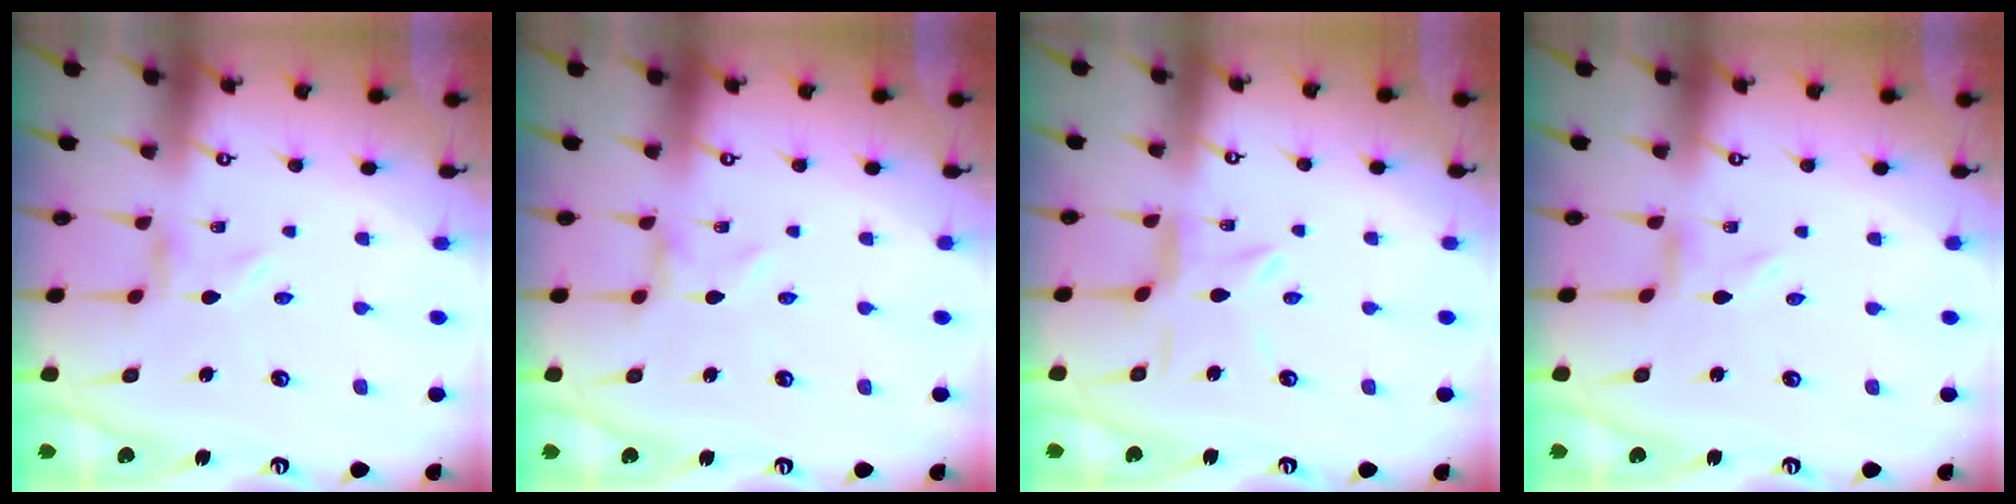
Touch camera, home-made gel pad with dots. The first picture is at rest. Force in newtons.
{"total": 0.9, "press": 0.9, "slide": 0.2}
{"total": 5.6, "press": 5.6, "slide": 0.5}
{"total": 0.6, "press": 0.6, "slide": 0.1}